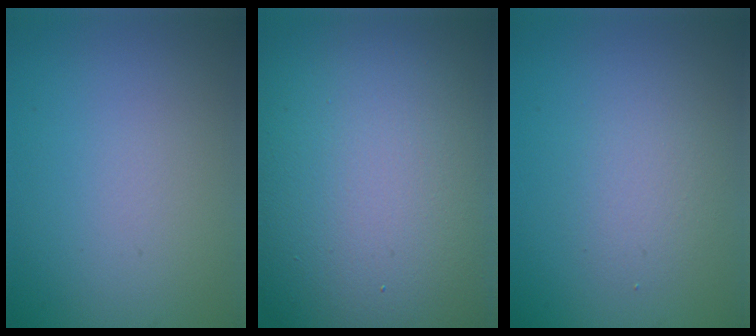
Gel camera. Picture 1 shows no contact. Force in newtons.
{"total": 21.6, "press": 21.6, "slide": 1.3}
{"total": 2.1, "press": 2.1, "slide": 0.1}